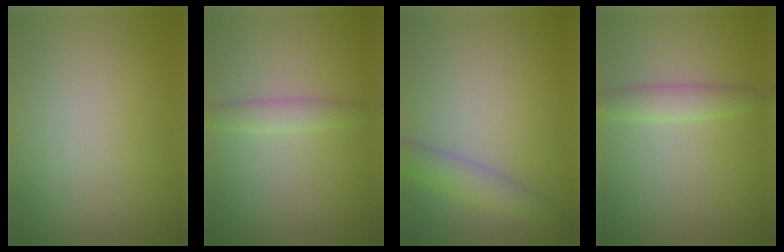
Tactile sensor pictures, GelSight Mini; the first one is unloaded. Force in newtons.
{"total": 1.7, "press": 1.7, "slide": 0.1}
{"total": 2.2, "press": 2.2, "slide": 0.1}
{"total": 2.1, "press": 2.1, "slide": 0.1}